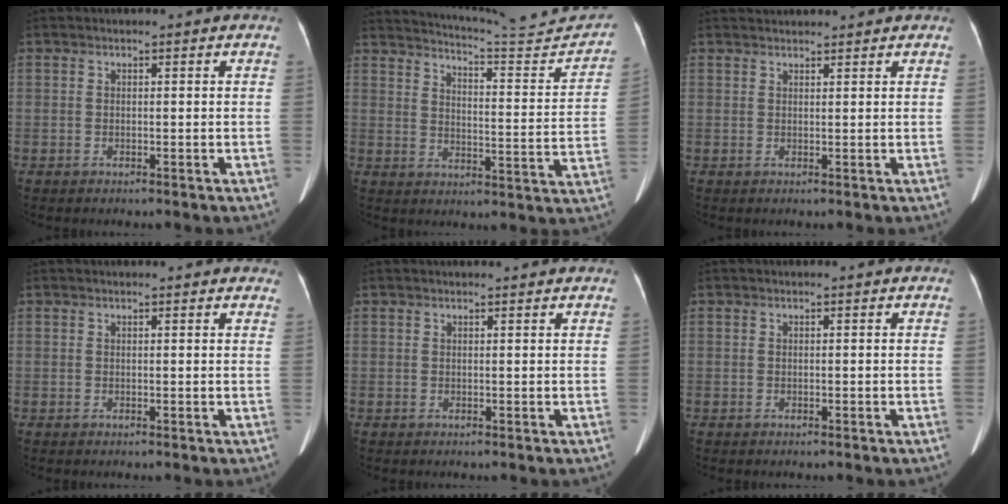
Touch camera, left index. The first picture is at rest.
{"total": 17.5, "force": [16.9, -0.1, 4.5], "torque": [-0.074, -0.060, 0.217]}
{"total": 4.2, "force": [4.1, 0.4, 0.8], "torque": [-0.010, 0.037, 0.059]}
{"total": 5.9, "force": [5.4, 1.4, 2.0], "torque": [-0.017, 0.020, 0.048]}
{"total": 2.8, "force": [2.7, 0.1, 0.8], "torque": [-0.008, 0.018, 0.031]}
{"total": 0.0}